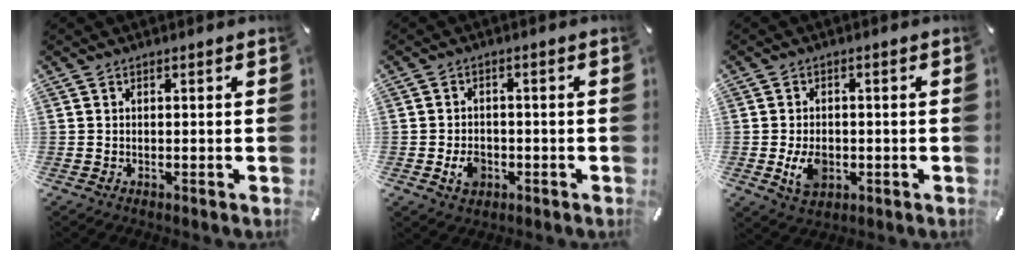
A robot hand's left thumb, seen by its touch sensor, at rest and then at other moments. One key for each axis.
{"total": 4.6, "fx": -1.4, "fy": 3.6, "fz": 2.5, "tx": -0.039, "ty": 0.002, "tz": -0.026}
{"total": 6.3, "fx": -1.3, "fy": 4.5, "fz": 4.2, "tx": -0.088, "ty": -0.003, "tz": -0.025}